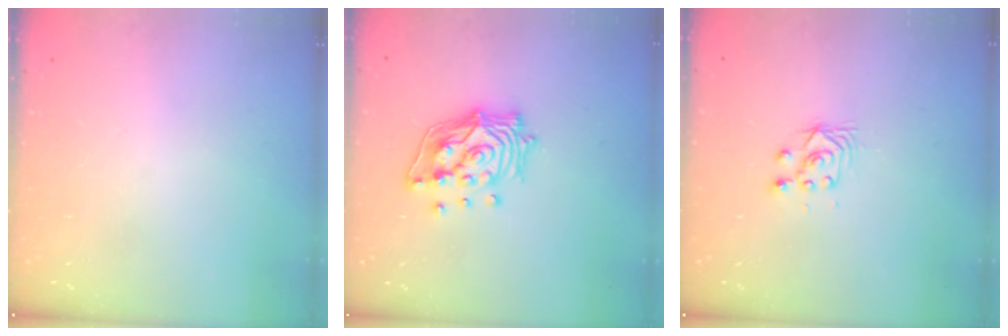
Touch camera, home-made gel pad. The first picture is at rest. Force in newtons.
{"total": 14.1, "press": 14.0, "slide": 1.7}
{"total": 4.1, "press": 3.9, "slide": 1.3}